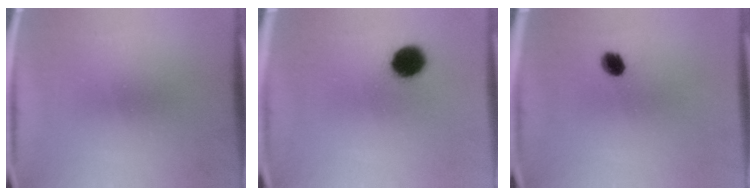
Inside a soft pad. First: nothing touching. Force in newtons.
{"total": 6.9}
{"total": 2.9}